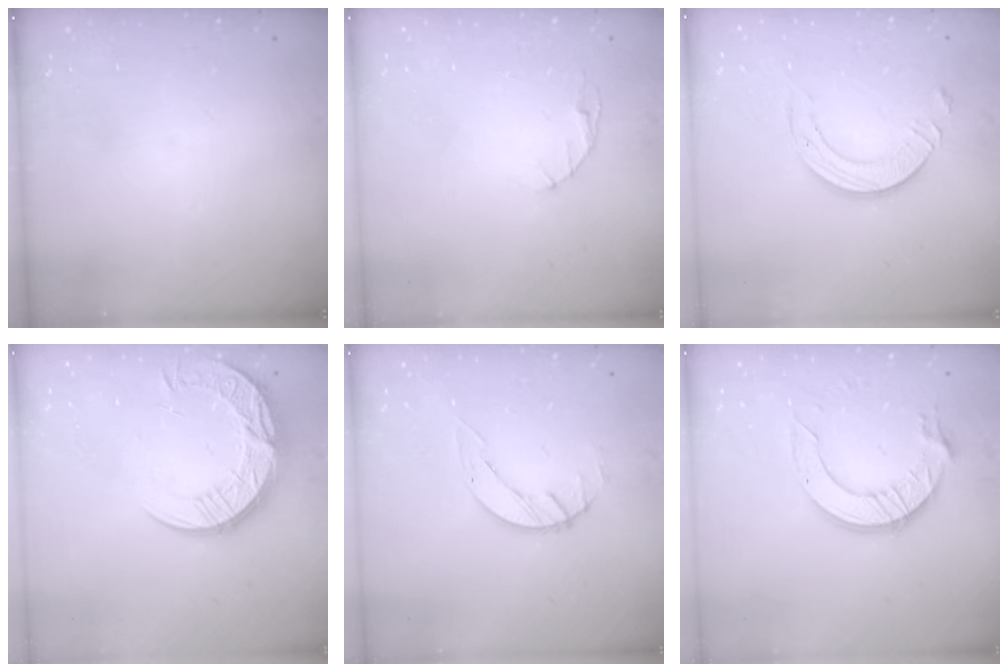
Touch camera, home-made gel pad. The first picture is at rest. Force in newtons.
{"total": 2.9, "press": 2.9, "slide": 0.4}
{"total": 8.8, "press": 8.7, "slide": 0.9}
{"total": 18.4, "press": 18.4, "slide": 1.0}
{"total": 2.6, "press": 2.6, "slide": 0.3}
{"total": 11.8, "press": 11.8, "slide": 1.1}